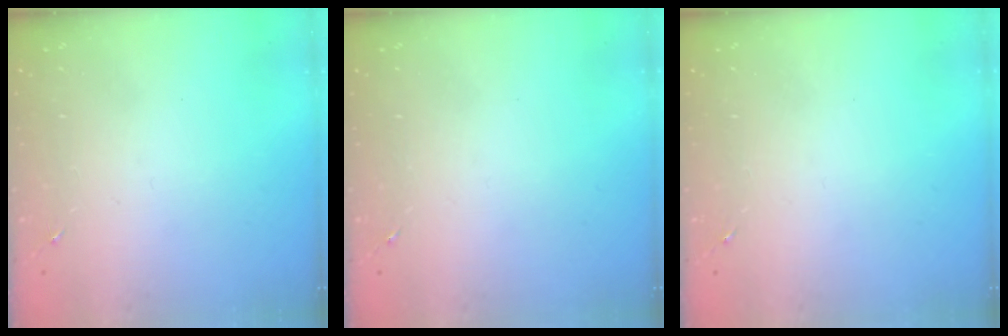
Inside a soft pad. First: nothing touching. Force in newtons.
{"total": 0.0}
{"total": 0.0}